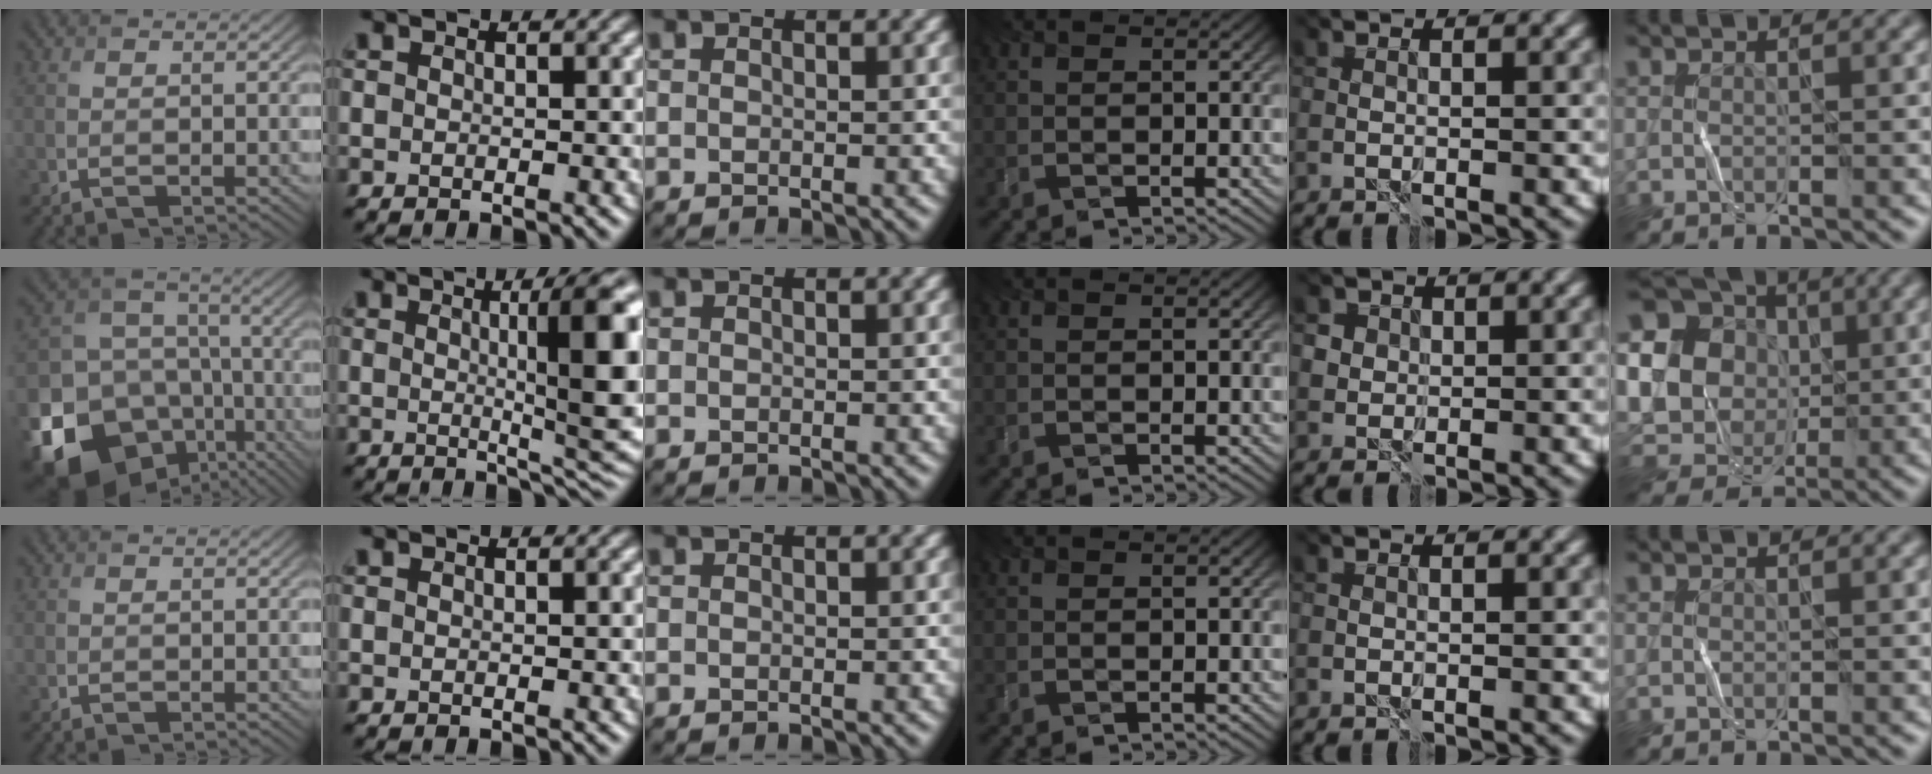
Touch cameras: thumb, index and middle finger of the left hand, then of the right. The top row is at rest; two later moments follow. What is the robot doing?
{"motion": "fold", "object": "bandana"}